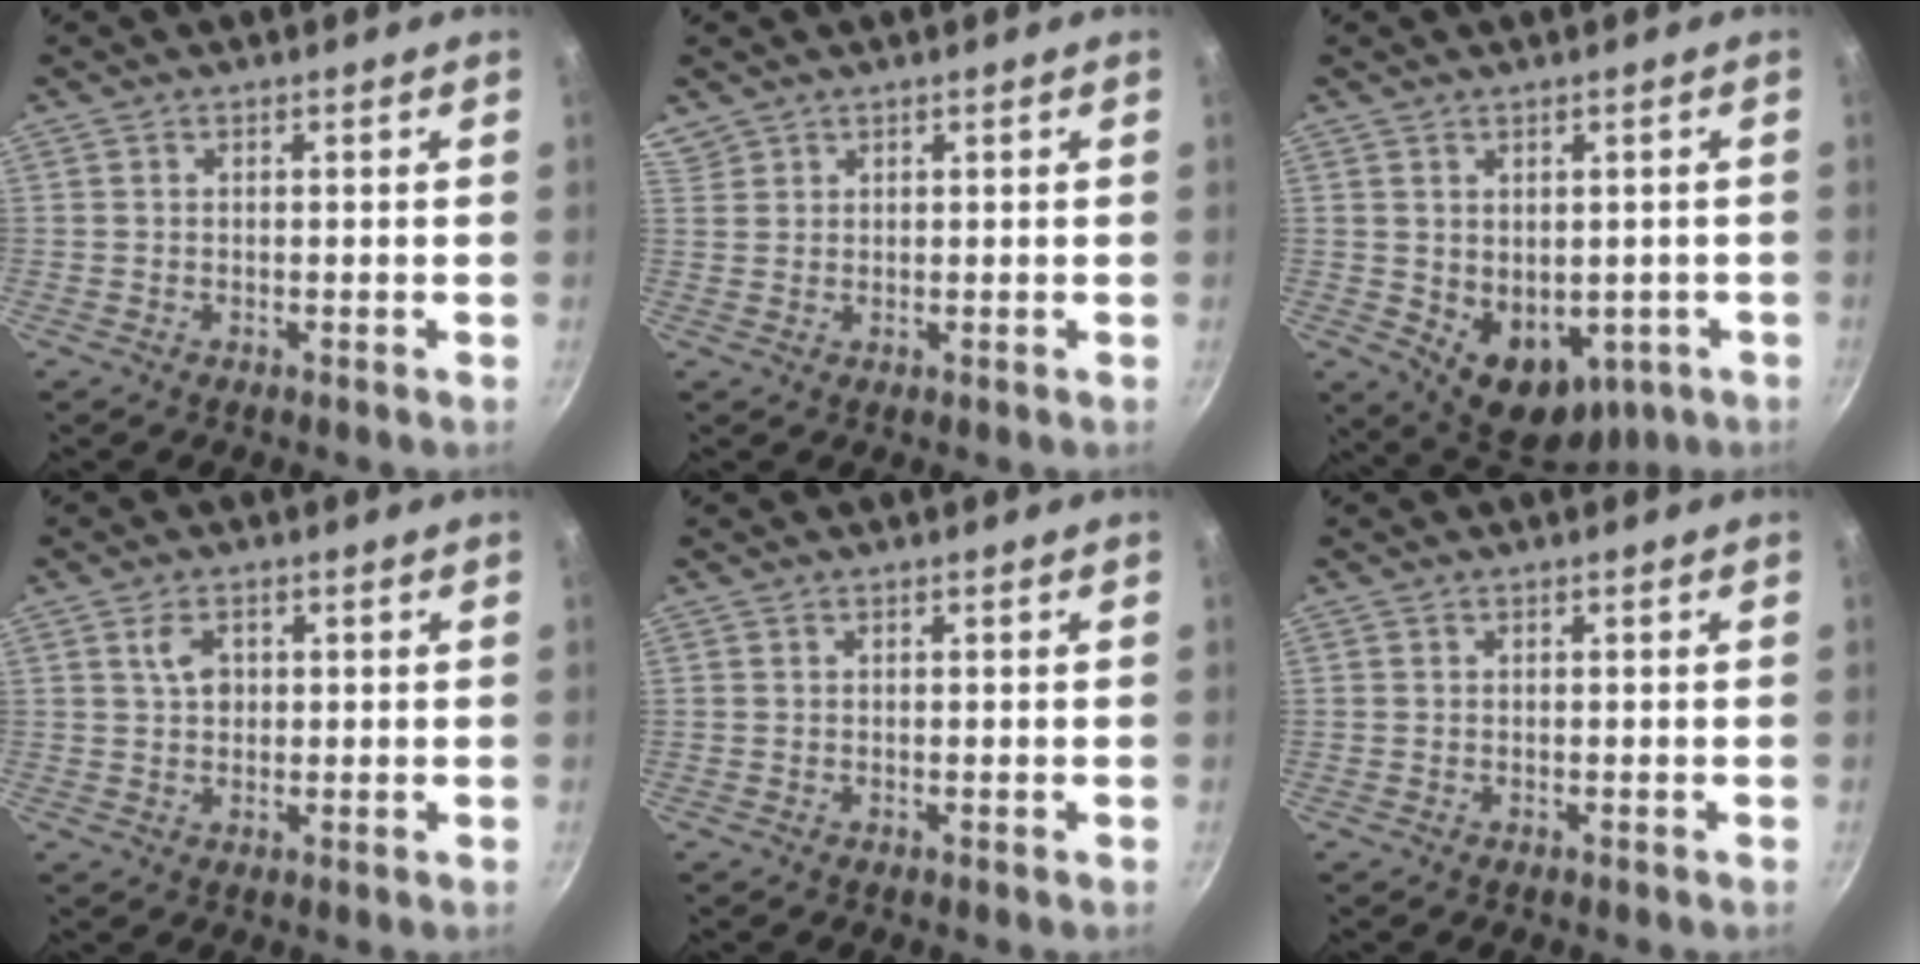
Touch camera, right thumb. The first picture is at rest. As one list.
[{"total": 3.2, "force": [2.4, 2.0, 0.6], "torque": [0.000, 0.008, 0.052]}, {"total": 11.2, "force": [-1.7, 7.9, 7.7], "torque": [-0.079, -0.011, 0.004]}, {"total": 3.5, "force": [1.0, 2.4, 2.4], "torque": [-0.032, 0.002, 0.015]}, {"total": 0.0}, {"total": 0.0}]